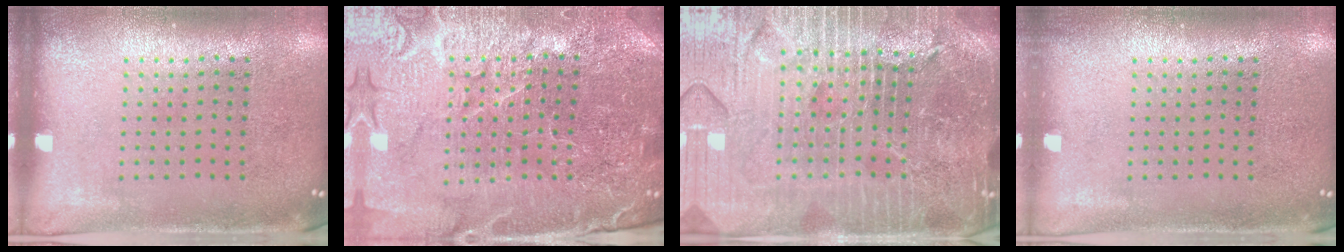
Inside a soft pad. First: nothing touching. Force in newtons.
{"total": 5.3, "press": 4.9, "slide": 2.1}
{"total": 6.1, "press": 5.4, "slide": 2.8}
{"total": 0.5, "press": 0.5, "slide": 0.1}